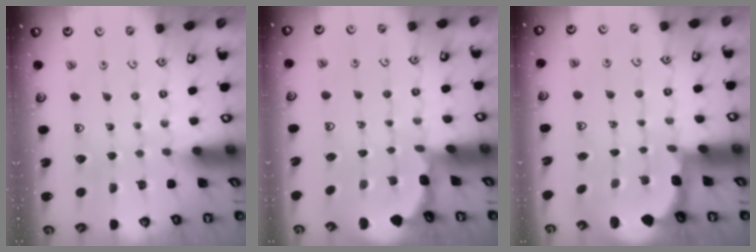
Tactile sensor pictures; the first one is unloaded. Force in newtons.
{"total": 2.1, "press": 2.1, "slide": 0.1}
{"total": 2.8, "press": 2.3, "slide": 1.7}